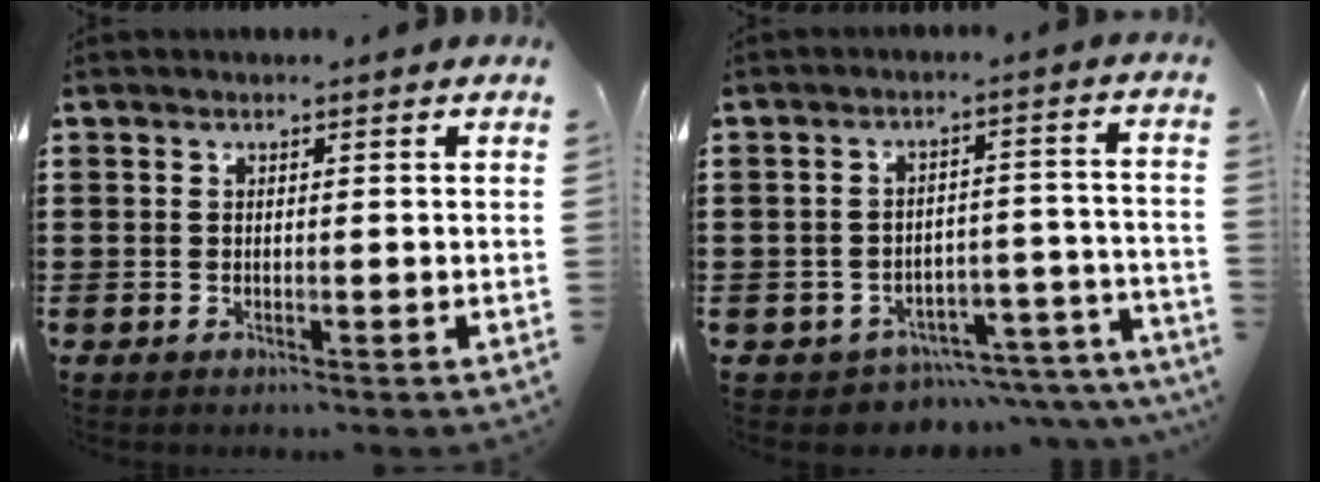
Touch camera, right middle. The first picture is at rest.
{"total": 4.3, "force": [-4.1, 1.2, 0.5], "torque": [-0.017, 0.012, -0.087]}